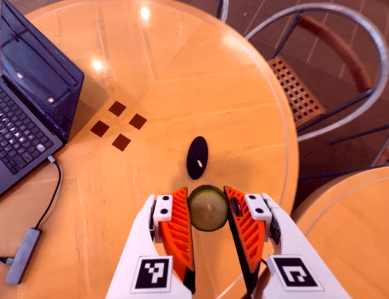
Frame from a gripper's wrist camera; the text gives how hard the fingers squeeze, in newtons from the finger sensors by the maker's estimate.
{"total": 9.1, "left": 9.0, "right": 9.3}